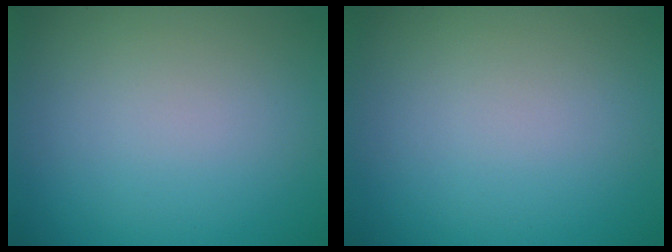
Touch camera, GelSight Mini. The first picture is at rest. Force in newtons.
{"total": 0.0}